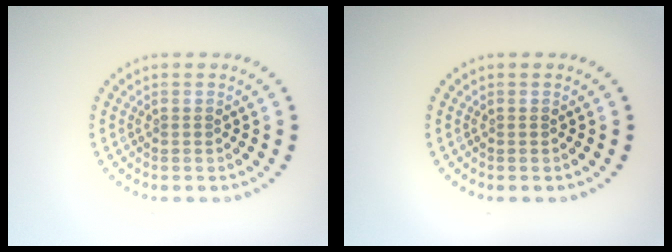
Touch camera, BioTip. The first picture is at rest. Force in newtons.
{"total": 0.0}